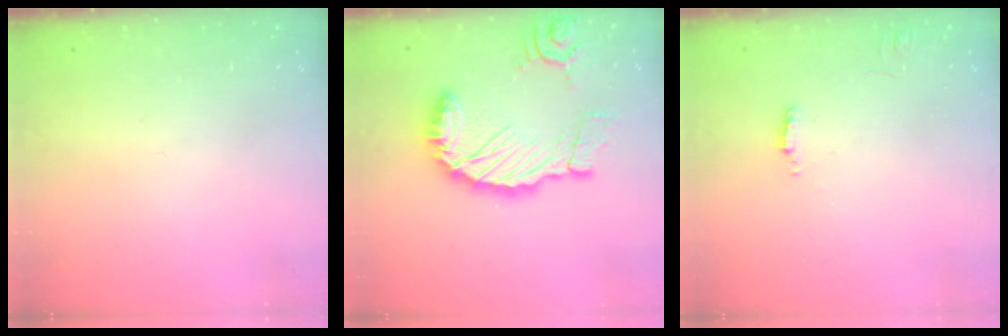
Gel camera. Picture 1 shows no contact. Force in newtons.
{"total": 16.9, "press": 16.8, "slide": 2.0}
{"total": 3.8, "press": 3.8, "slide": 0.3}